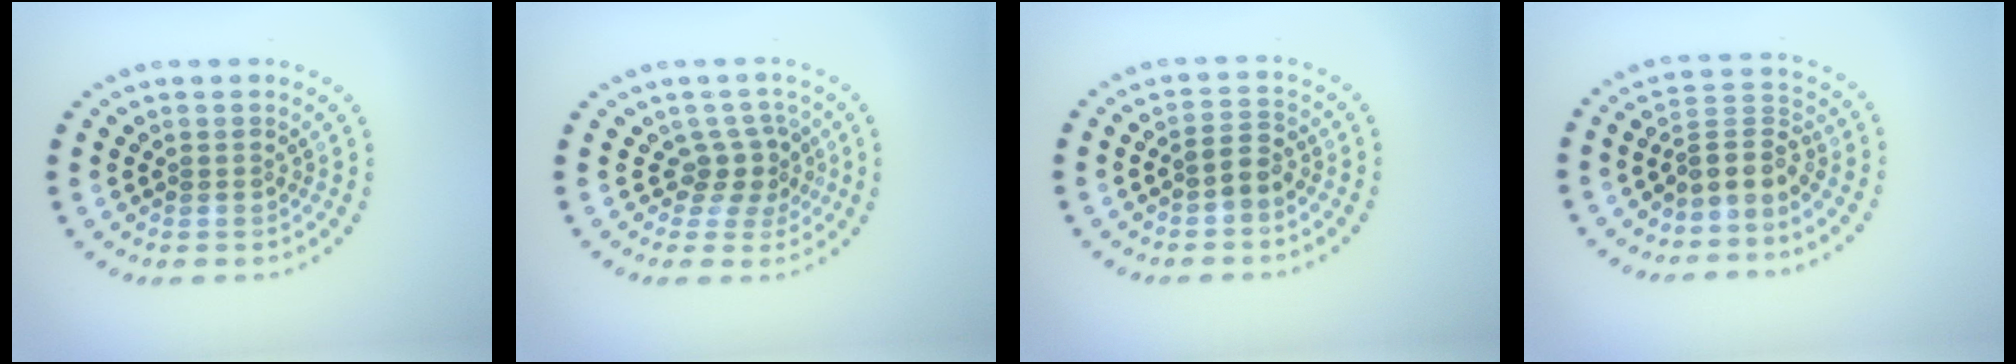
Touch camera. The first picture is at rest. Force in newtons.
{"total": 2.5, "press": 1.8, "slide": 1.7}
{"total": 1.9, "press": 1.7, "slide": 0.9}
{"total": 3.0, "press": 2.1, "slide": 2.1}